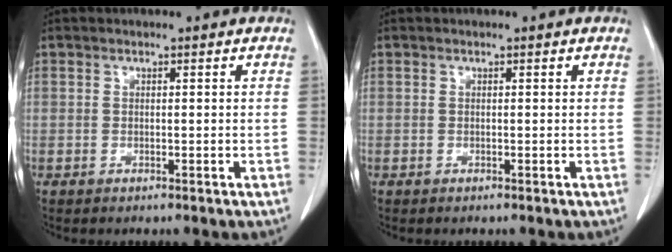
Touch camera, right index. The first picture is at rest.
{"total": 0.0}